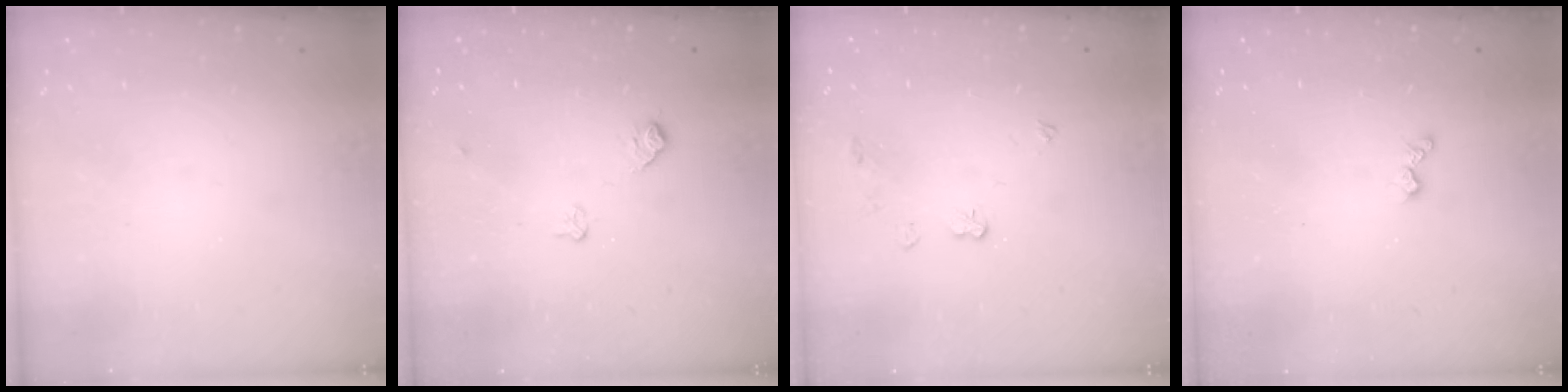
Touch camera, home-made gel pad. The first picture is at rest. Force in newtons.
{"total": 7.0, "press": 6.9, "slide": 1.1}
{"total": 5.6, "press": 5.6, "slide": 0.2}
{"total": 3.9, "press": 3.9, "slide": 0.6}